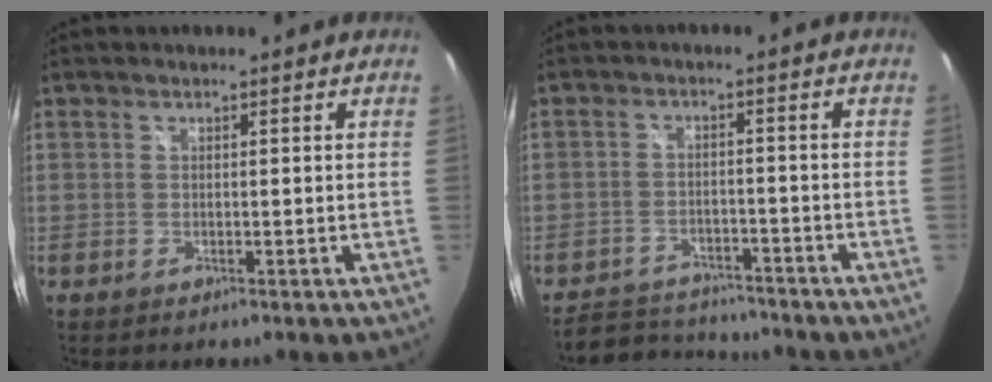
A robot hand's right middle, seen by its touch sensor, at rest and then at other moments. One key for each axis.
{"total": 9.7, "fx": -9.0, "fy": 2.5, "fz": 2.5, "tx": -0.071, "ty": 0.007, "tz": -0.137}